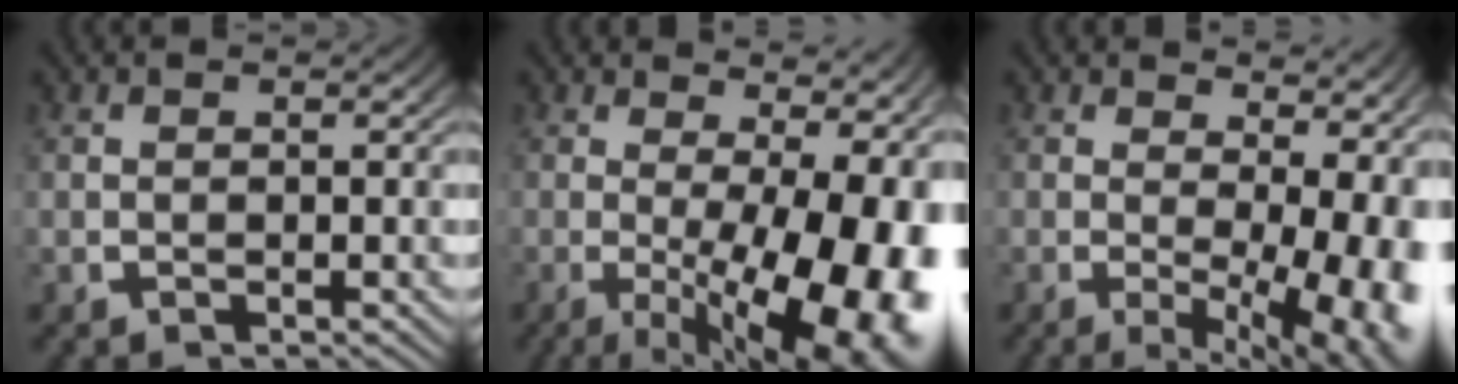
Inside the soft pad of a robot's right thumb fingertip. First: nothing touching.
{"total": 15.3, "force": [-2.8, 8.3, 12.5], "torque": [-0.184, -0.052, -0.019]}
{"total": 9.4, "force": [-1.2, 4.9, 7.9], "torque": [-0.116, -0.037, -0.003]}